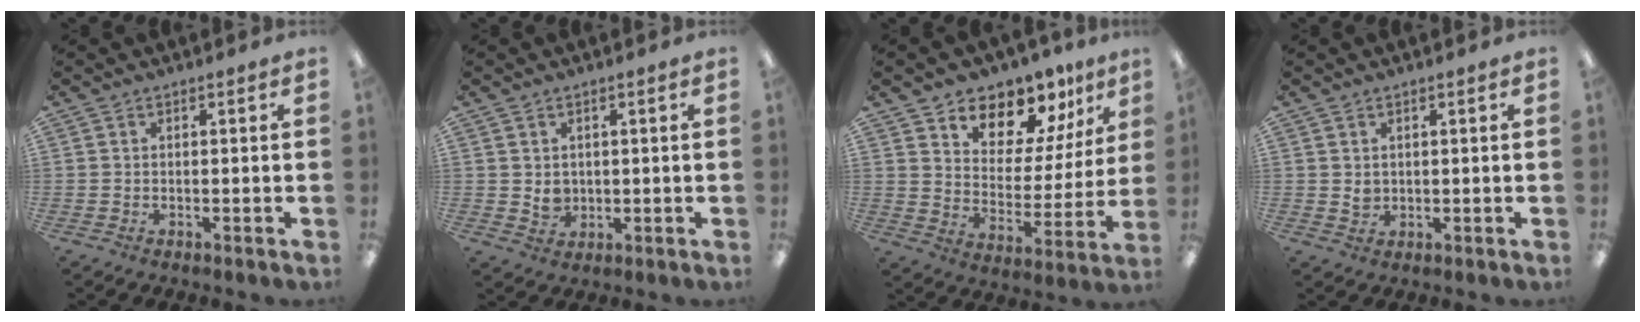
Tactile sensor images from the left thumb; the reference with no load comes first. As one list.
[{"total": 2.8, "force": [0.8, 2.5, 1.0], "torque": [-0.006, -0.003, 0.013]}, {"total": 11.1, "force": [9.4, 5.6, 2.2], "torque": [-0.030, -0.092, 0.174]}, {"total": 1.7, "force": [0.7, 1.4, 0.7], "torque": [-0.008, -0.001, 0.011]}]